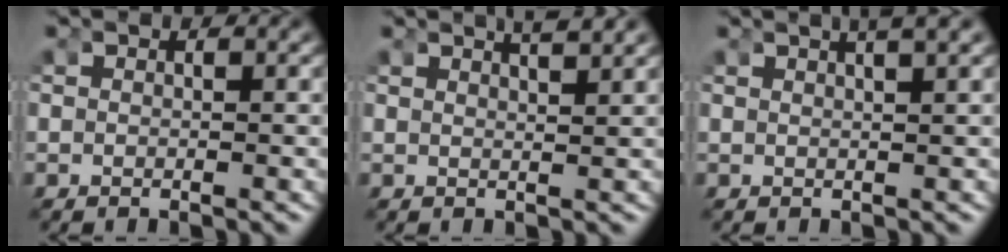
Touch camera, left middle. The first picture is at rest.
{"total": 2.9, "force": [2.4, -0.5, 1.6], "torque": [-0.019, -0.003, 0.046]}
{"total": 3.6, "force": [2.4, 0.1, 2.7], "torque": [-0.030, 0.011, 0.041]}